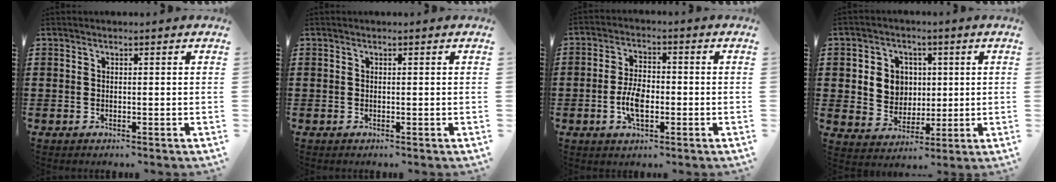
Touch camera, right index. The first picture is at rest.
{"total": 0.0}
{"total": 5.6, "force": [-1.3, 2.8, 4.7], "torque": [-0.104, 0.003, -0.029]}
{"total": 6.0, "force": [1.2, 5.7, 1.7], "torque": [-0.052, 0.016, 0.019]}